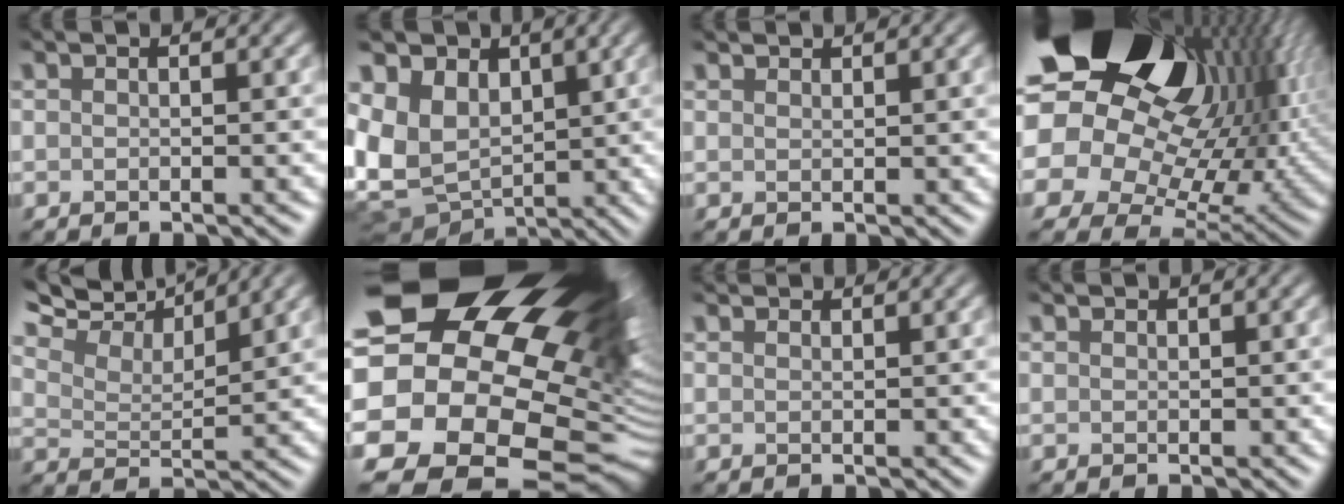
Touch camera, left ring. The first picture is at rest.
{"total": 8.2, "force": [0.5, 6.6, 4.9], "torque": [-0.100, -0.015, 0.013]}
{"total": 1.2, "force": [1.1, 0.4, 0.1], "torque": [-0.005, 0.002, 0.023]}
{"total": 22.5, "force": [7.4, 16.2, 13.8], "torque": [-0.255, 0.013, 0.127]}
{"total": 9.9, "force": [8.2, 2.7, 4.7], "torque": [-0.095, 0.027, 0.113]}
{"total": 22.4, "force": [-0.3, 17.3, 14.3], "torque": [-0.251, -0.005, -0.025]}
{"total": 1.5, "force": [1.4, 0.5, 0.3], "torque": [-0.010, 0.003, 0.022]}
{"total": 0.6, "force": [0.5, 0.4, 0.1], "torque": [0.000, -0.001, 0.010]}